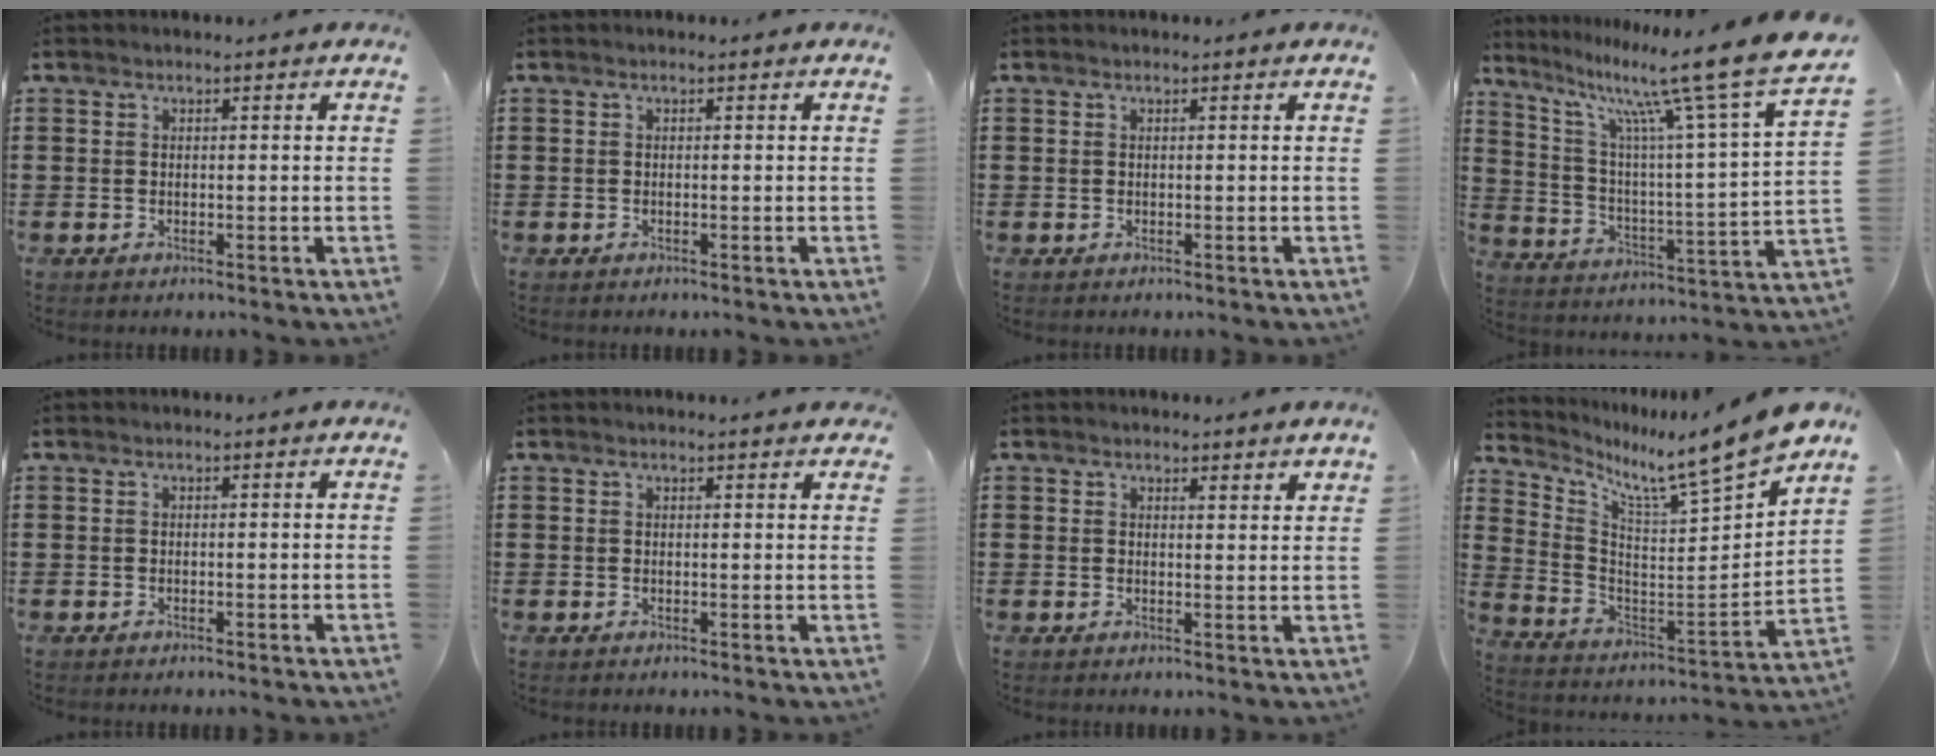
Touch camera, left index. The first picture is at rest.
{"total": 0.0}
{"total": 0.0}
{"total": 13.9, "force": [10.5, 0.2, 9.2], "torque": [-0.181, -0.076, 0.158]}
{"total": 0.0}
{"total": 1.2, "force": [1.1, 0.0, 0.4], "torque": [-0.010, 0.000, 0.021]}
{"total": 1.8, "force": [1.8, 0.4, 0.3], "torque": [-0.002, -0.002, 0.034]}
{"total": 9.0, "force": [8.5, -1.2, 2.6], "torque": [-0.076, -0.086, 0.129]}